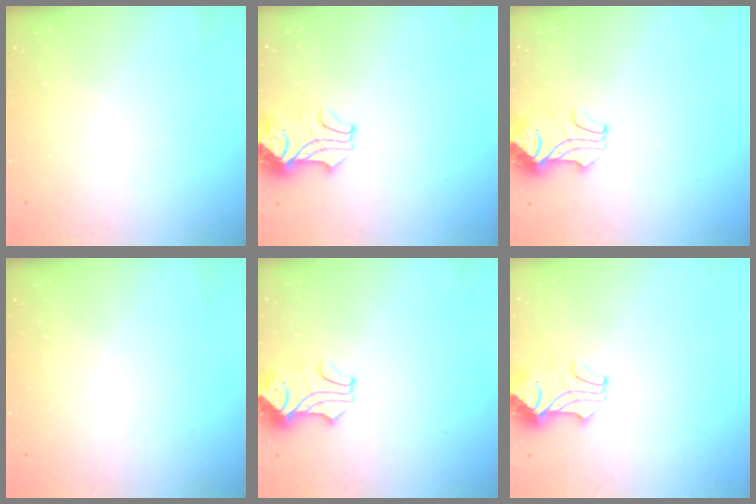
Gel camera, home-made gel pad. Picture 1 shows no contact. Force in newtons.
{"total": 2.4, "press": 2.2, "slide": 1.0}
{"total": 2.3, "press": 2.1, "slide": 0.8}
{"total": 0.0}
{"total": 1.8, "press": 1.4, "slide": 1.0}
{"total": 2.3, "press": 2.1, "slide": 0.8}